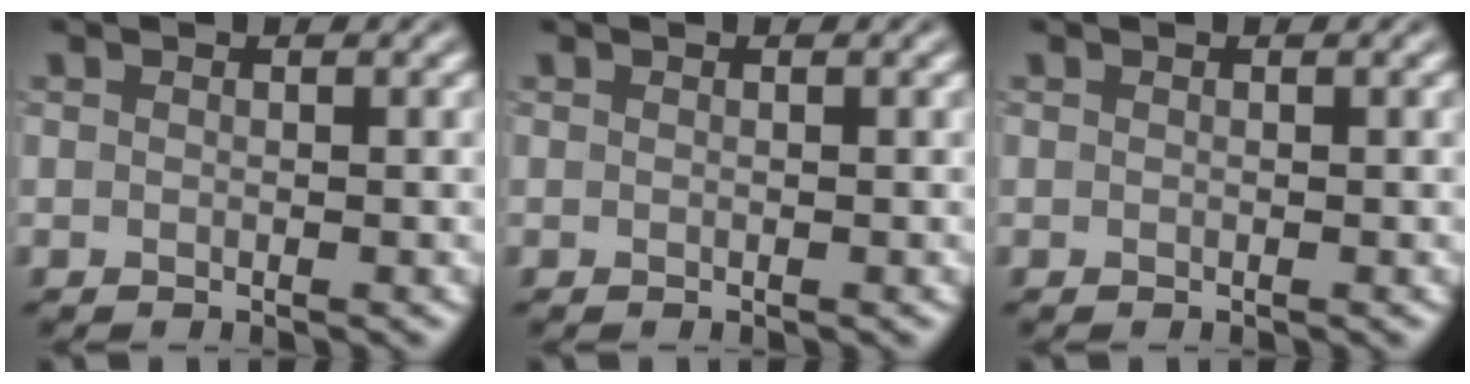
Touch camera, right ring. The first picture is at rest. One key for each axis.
{"total": 0.0}
{"total": 0.0}